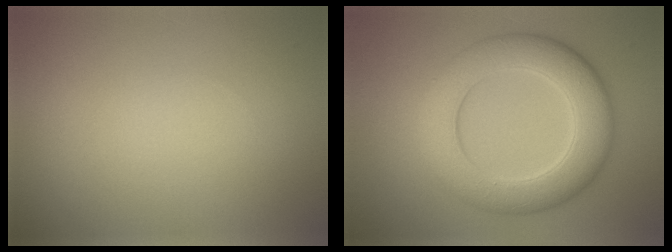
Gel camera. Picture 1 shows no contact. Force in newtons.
{"total": 7.8, "press": 7.8, "slide": 0.2}